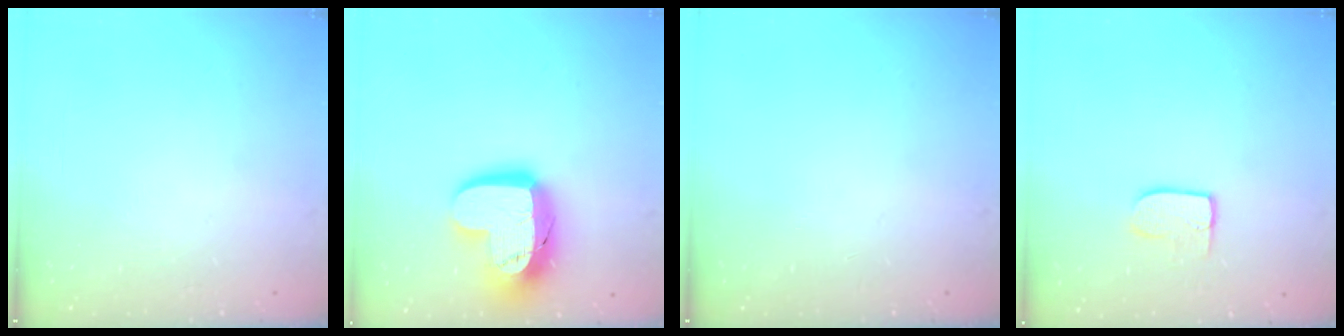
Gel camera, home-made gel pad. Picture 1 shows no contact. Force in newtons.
{"total": 17.0, "press": 17.0, "slide": 1.3}
{"total": 0.0}
{"total": 6.9, "press": 6.9, "slide": 0.2}